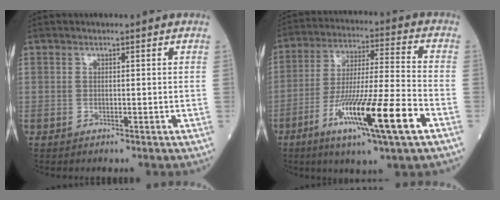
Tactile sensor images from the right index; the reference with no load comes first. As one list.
[{"total": 17.1, "force": [-7.6, 0.3, 15.3], "torque": [-0.285, -0.025, -0.131]}]